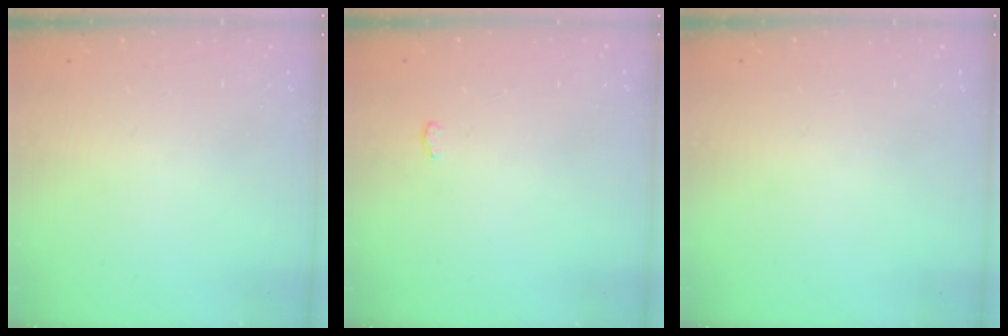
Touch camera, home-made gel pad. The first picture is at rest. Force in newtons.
{"total": 2.0, "press": 1.9, "slide": 0.3}
{"total": 0.0}